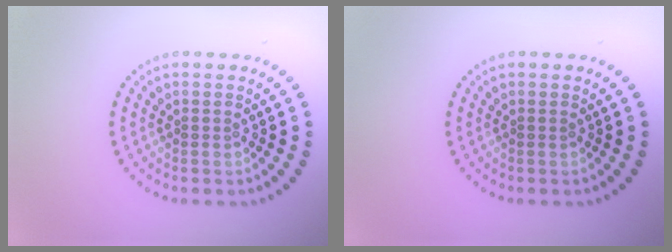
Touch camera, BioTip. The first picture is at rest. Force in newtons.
{"total": 0.0}